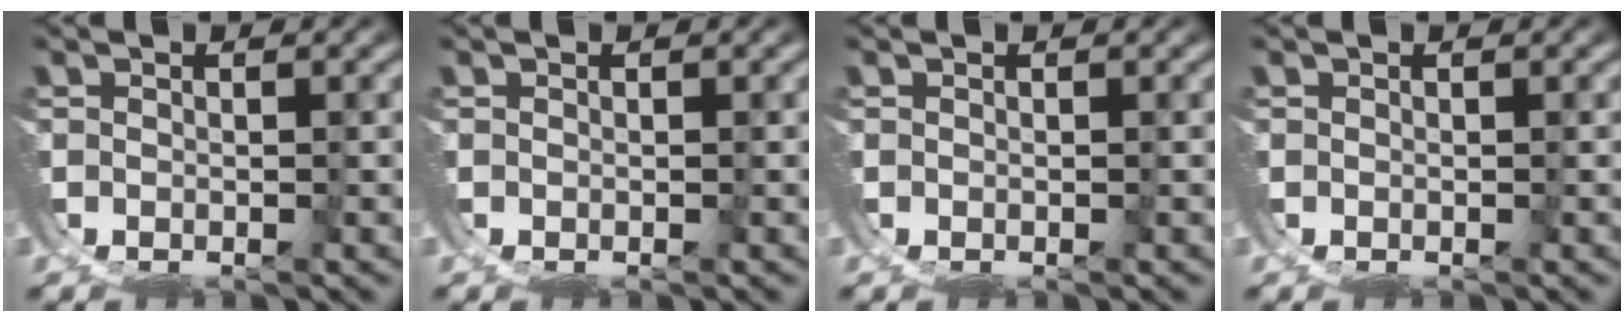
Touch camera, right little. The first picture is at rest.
{"total": 0.0}
{"total": 0.0}
{"total": 0.0}